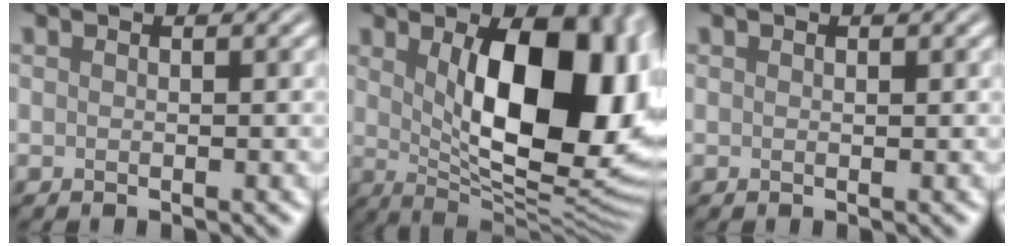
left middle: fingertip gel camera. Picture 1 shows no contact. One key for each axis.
{"total": 14.9, "fx": 2.5, "fy": 7.1, "fz": 12.9, "tx": -0.155, "ty": -0.006, "tz": 0.047}
{"total": 0.0}